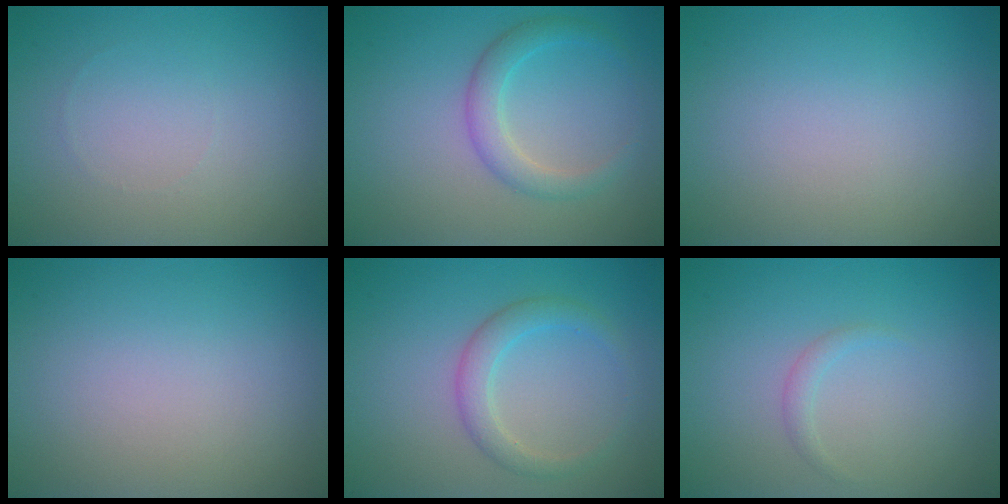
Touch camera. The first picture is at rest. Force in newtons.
{"total": 2.6, "press": 2.6, "slide": 0.0}
{"total": 0.0}
{"total": 0.0}
{"total": 2.5, "press": 2.5, "slide": 0.1}
{"total": 0.9, "press": 0.9, "slide": 0.0}